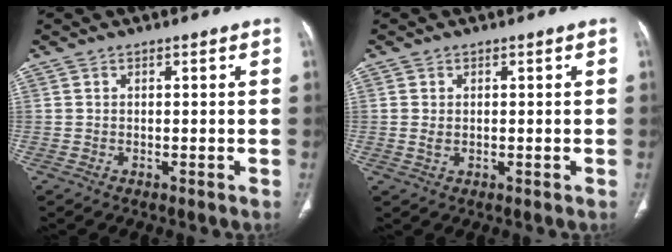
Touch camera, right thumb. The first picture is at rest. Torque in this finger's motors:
{"motor_torque": [-0.05, -0.06, -0.36, -0.05, -0.05]}